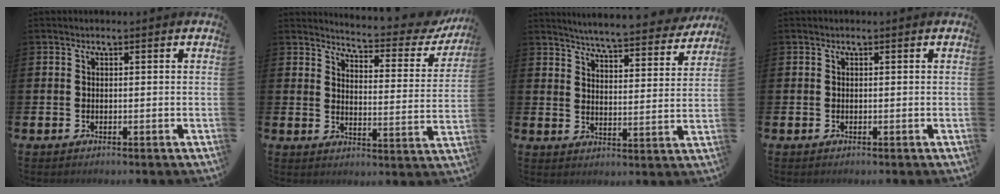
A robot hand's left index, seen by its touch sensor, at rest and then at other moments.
{"total": 4.2, "force": [3.9, 0.7, 1.1], "torque": [-0.033, -0.043, 0.057]}
{"total": 5.8, "force": [5.6, 0.2, 1.2], "torque": [-0.035, -0.046, 0.093]}
{"total": 0.0}